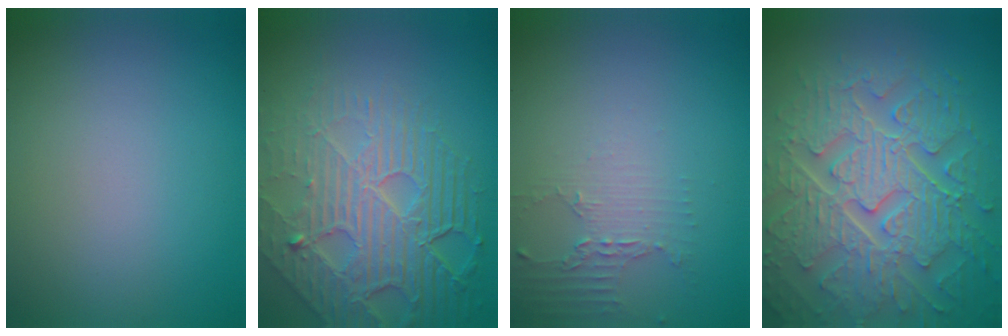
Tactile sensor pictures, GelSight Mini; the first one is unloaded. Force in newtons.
{"total": 8.5, "press": 5.8, "slide": 6.2}
{"total": 2.2, "press": 1.6, "slide": 1.5}
{"total": 9.6, "press": 7.0, "slide": 6.6}